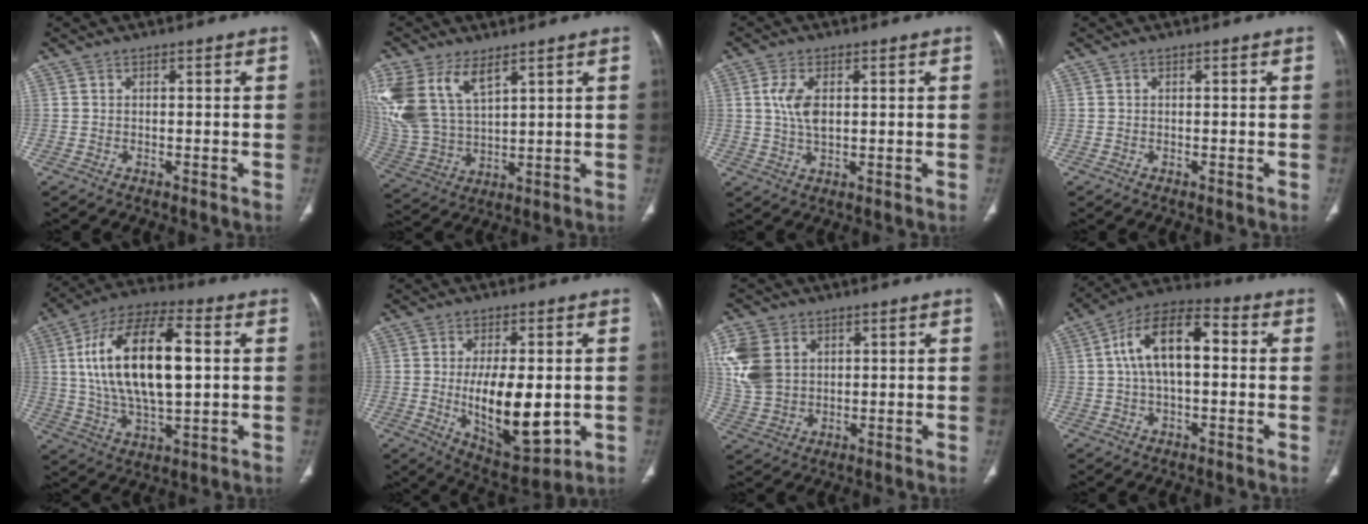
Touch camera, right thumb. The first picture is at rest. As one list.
[{"total": 14.9, "force": [7.6, 7.6, 10.3], "torque": [-0.222, -0.018, 0.165]}, {"total": 5.6, "force": [1.2, 2.9, 4.6], "torque": [-0.096, -0.003, 0.021]}, {"total": 0.0}, {"total": 21.6, "force": [3.1, 9.6, 19.1], "torque": [-0.346, 0.010, 0.050]}, {"total": 15.9, "force": [-1.6, 7.1, 14.1], "torque": [-0.205, -0.019, -0.009]}, {"total": 10.2, "force": [3.1, 7.6, 6.0], "torque": [-0.120, -0.005, 0.069]}, {"total": 14.1, "force": [1.9, 7.3, 12.0], "torque": [-0.205, 0.034, 0.021]}]